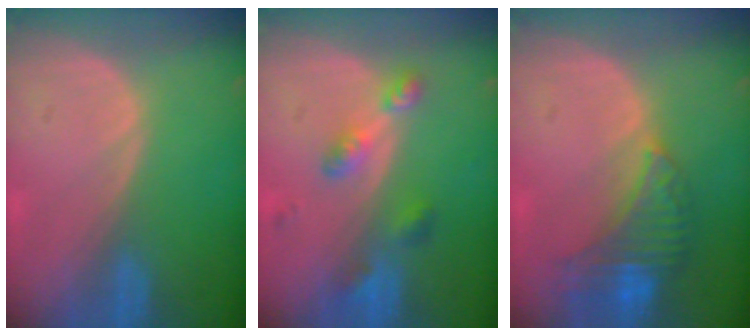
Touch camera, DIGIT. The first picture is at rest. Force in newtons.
{"total": 5.3, "press": 4.7, "slide": 2.5}
{"total": 8.3, "press": 7.2, "slide": 4.0}